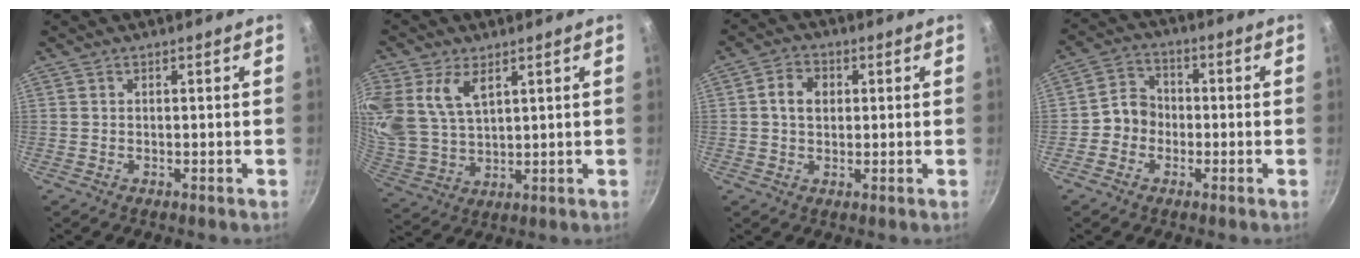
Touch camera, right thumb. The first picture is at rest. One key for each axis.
{"total": 13.7, "fx": 6.0, "fy": 8.4, "fz": 9.0, "tx": -0.194, "ty": -0.015, "tz": 0.132}
{"total": 5.3, "fx": 0.9, "fy": 4.1, "fz": 3.3, "tx": -0.042, "ty": 0.008, "tz": 0.008}
{"total": 6.1, "fx": -1.4, "fy": 5.5, "fz": 2.4, "tx": -0.004, "ty": 0.022, "tz": -0.039}